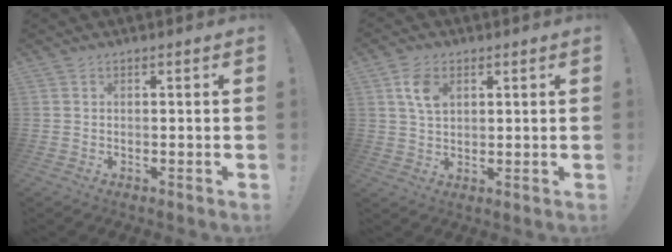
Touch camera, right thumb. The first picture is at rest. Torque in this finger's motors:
{"motor_torque": [0.22, 0.43, 0.41, -0.43, 0.13]}